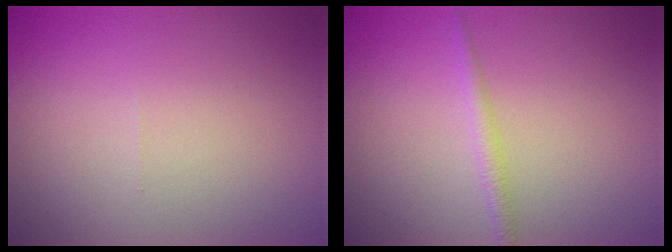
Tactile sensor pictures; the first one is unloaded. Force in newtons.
{"total": 1.3, "press": 1.3, "slide": 0.0}